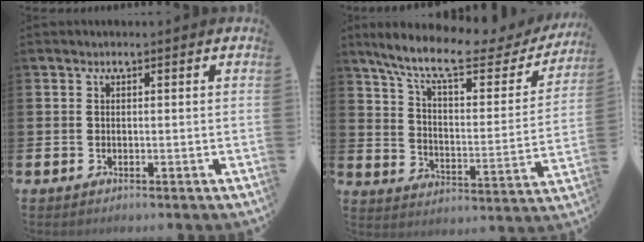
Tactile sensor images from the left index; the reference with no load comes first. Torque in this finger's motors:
{"motor_torque": [1.07, -1.07, 0.77, 0.21]}